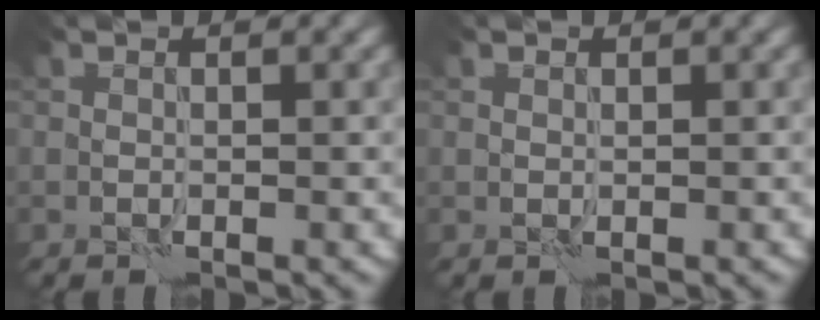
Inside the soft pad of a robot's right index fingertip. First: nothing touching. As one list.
[{"total": 0.5, "force": [0.3, 0.5, 0.1], "torque": [0.003, -0.003, 0.004]}]